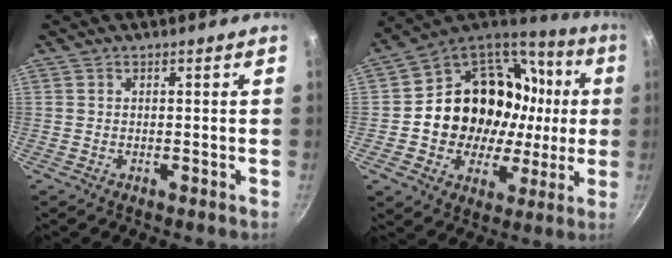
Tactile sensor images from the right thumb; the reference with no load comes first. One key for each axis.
{"total": 25.0, "fx": 2.2, "fy": 20.2, "fz": 14.6, "tx": -0.214, "ty": 0.039, "tz": 0.049}